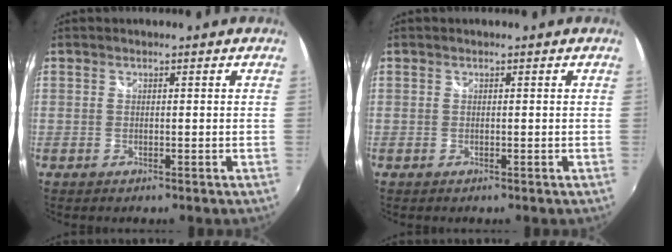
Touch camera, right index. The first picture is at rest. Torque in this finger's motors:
{"motor_torque": [-0.01, 0.01, 0.00, 0.00]}